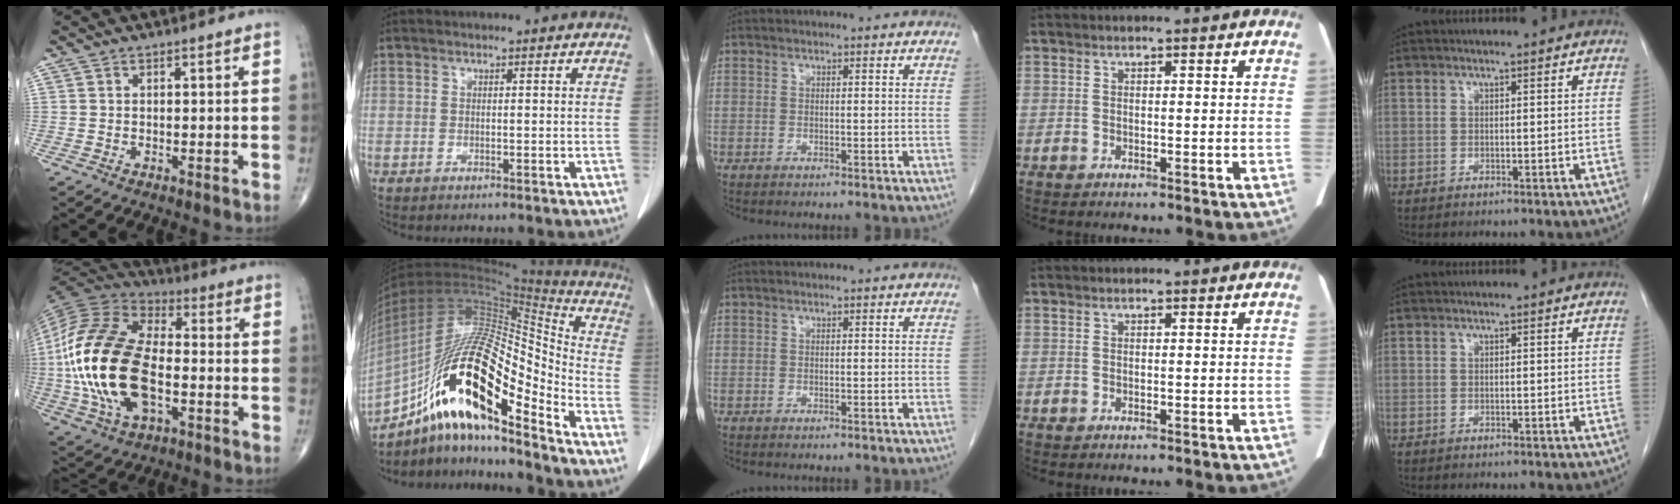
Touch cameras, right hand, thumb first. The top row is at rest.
{"thumb": {"total": 25.4, "force": [-3.5, 13.8, 21.1], "torque": [-0.442, 0.006, -0.063]}, "index": {"total": 24.8, "force": [-13.6, 5.5, 20.0], "torque": [-0.382, -0.002, -0.240]}}